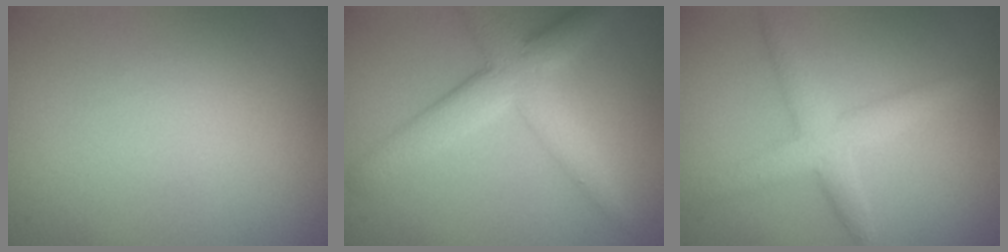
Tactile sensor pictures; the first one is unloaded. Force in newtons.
{"total": 5.4, "press": 5.4, "slide": 0.4}
{"total": 3.6, "press": 3.6, "slide": 0.1}